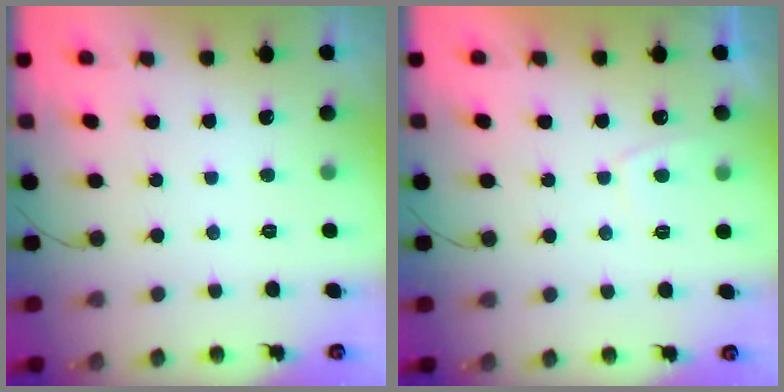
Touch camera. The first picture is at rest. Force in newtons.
{"total": 1.8, "press": 1.7, "slide": 0.7}